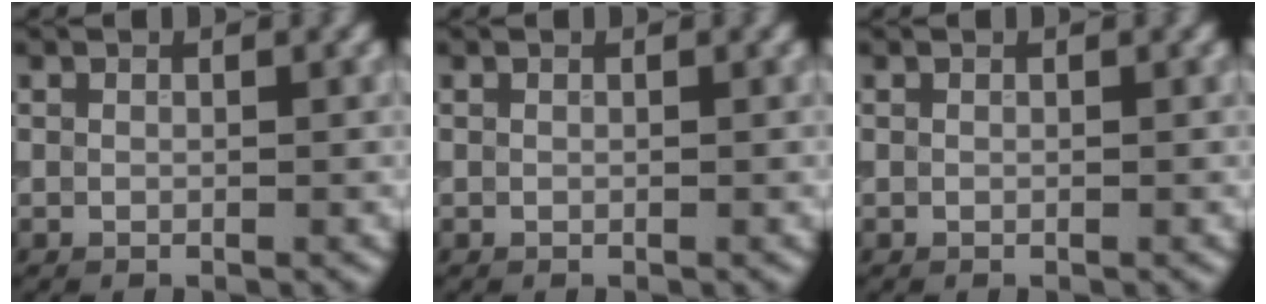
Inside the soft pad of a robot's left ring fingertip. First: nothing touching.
{"total": 0.0}
{"total": 0.0}